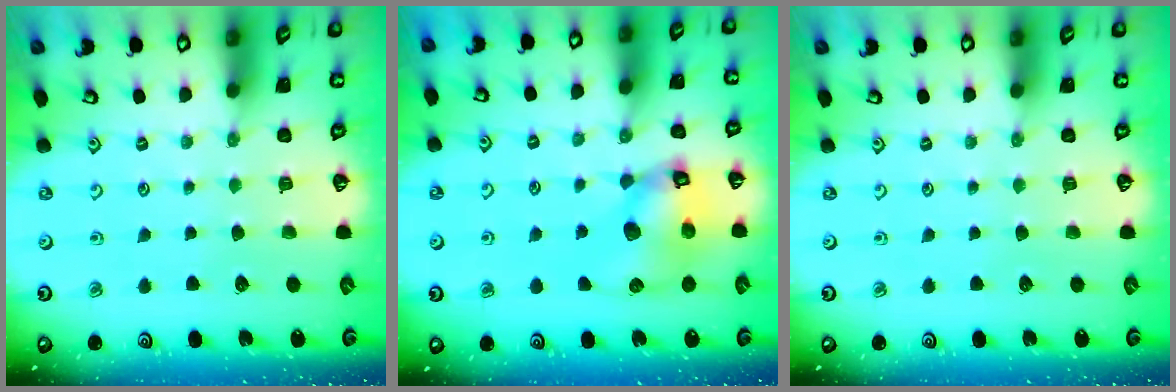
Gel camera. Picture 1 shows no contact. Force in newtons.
{"total": 11.0, "press": 10.9, "slide": 1.6}
{"total": 0.0}